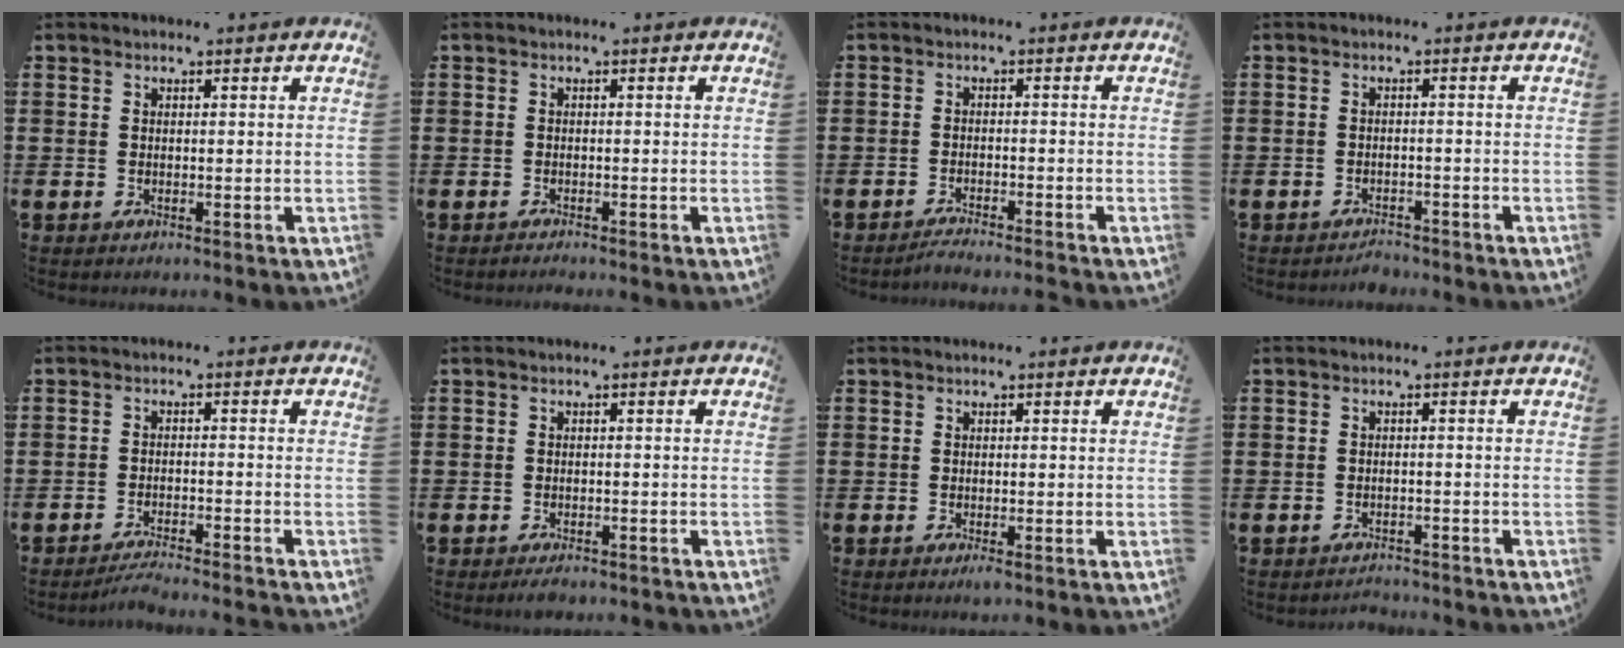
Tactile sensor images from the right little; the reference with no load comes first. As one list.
[{"total": 0.5, "force": [-0.5, 0.0, 0.1], "torque": [-0.002, -0.003, -0.011]}, {"total": 1.6, "force": [-1.5, -0.3, 0.5], "torque": [-0.007, 0.002, -0.029]}, {"total": 1.4, "force": [-1.4, 0.1, -0.1], "torque": [-0.004, 0.004, -0.031]}, {"total": 2.4, "force": [-2.3, -0.3, 0.7], "torque": [-0.010, 0.003, -0.045]}, {"total": 1.0, "force": [-0.9, 0.2, 0.3], "torque": [-0.008, -0.001, -0.019]}, {"total": 0.9, "force": [-0.3, 0.1, 0.8], "torque": [-0.014, -0.002, -0.005]}, {"total": 1.4, "force": [-1.4, 0.0, -0.1], "torque": [-0.002, 0.003, -0.031]}]